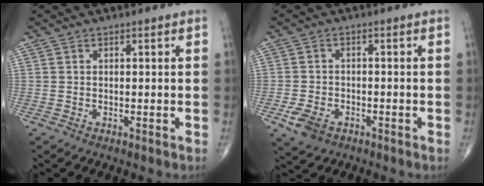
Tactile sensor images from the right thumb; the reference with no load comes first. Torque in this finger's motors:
{"motor_torque": [0.75, 0.45, -0.06, -0.21, 0.06]}